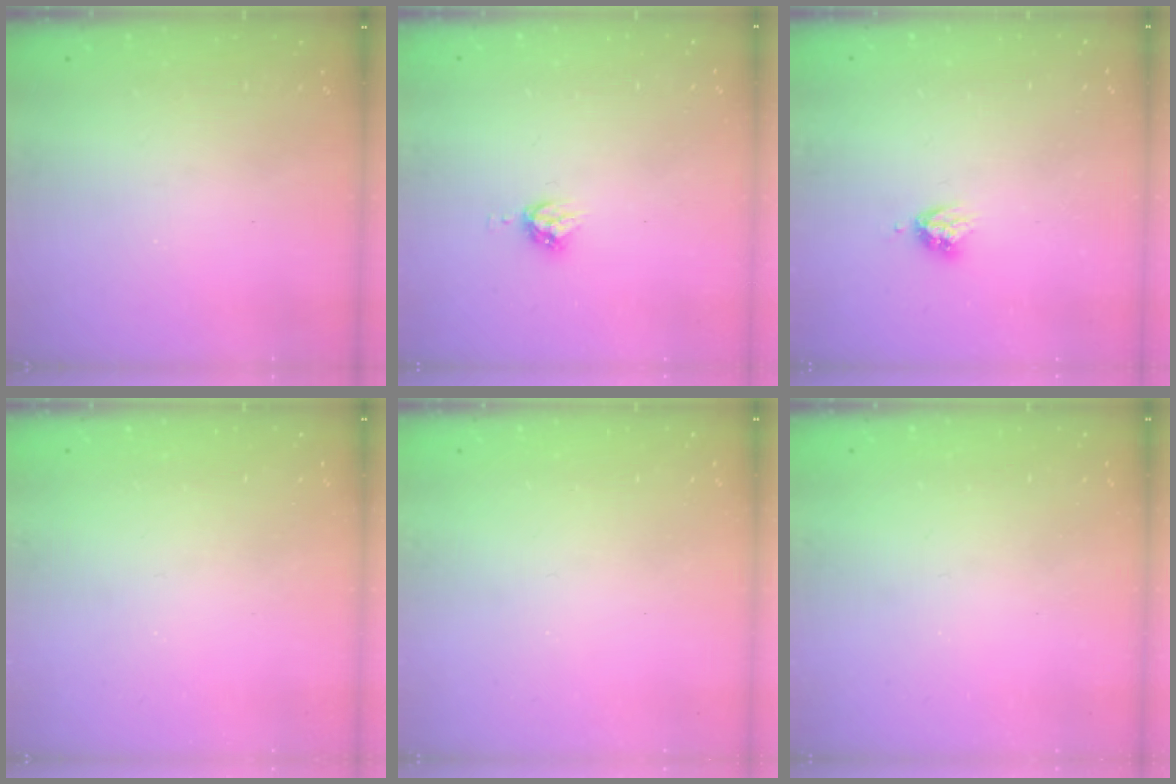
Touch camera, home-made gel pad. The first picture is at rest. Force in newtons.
{"total": 4.5, "press": 4.5, "slide": 0.0}
{"total": 3.6, "press": 3.5, "slide": 0.5}
{"total": 0.0}
{"total": 0.0}
{"total": 0.0}